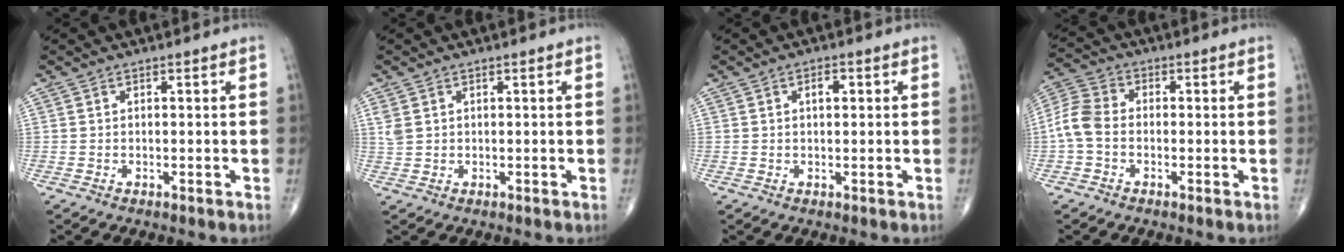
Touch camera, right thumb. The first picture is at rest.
{"total": 2.1, "force": [0.8, 1.5, 1.1], "torque": [-0.028, 0.002, 0.023]}
{"total": 2.2, "force": [0.6, 1.1, 1.8], "torque": [-0.027, 0.002, 0.008]}
{"total": 6.5, "force": [-1.1, 4.7, 4.4], "torque": [-0.093, 0.017, -0.038]}